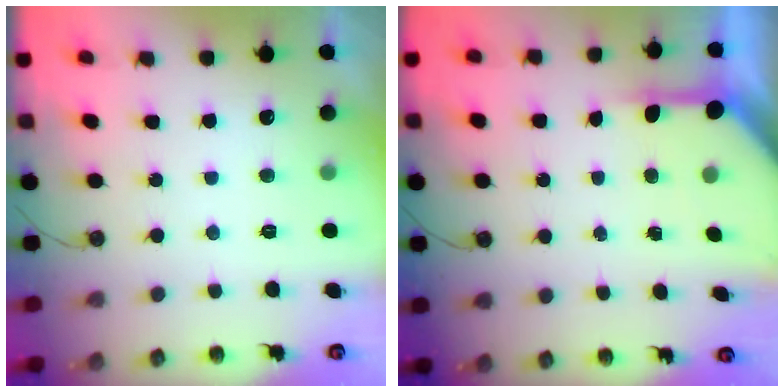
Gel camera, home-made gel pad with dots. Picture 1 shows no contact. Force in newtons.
{"total": 5.8, "press": 5.8, "slide": 0.3}